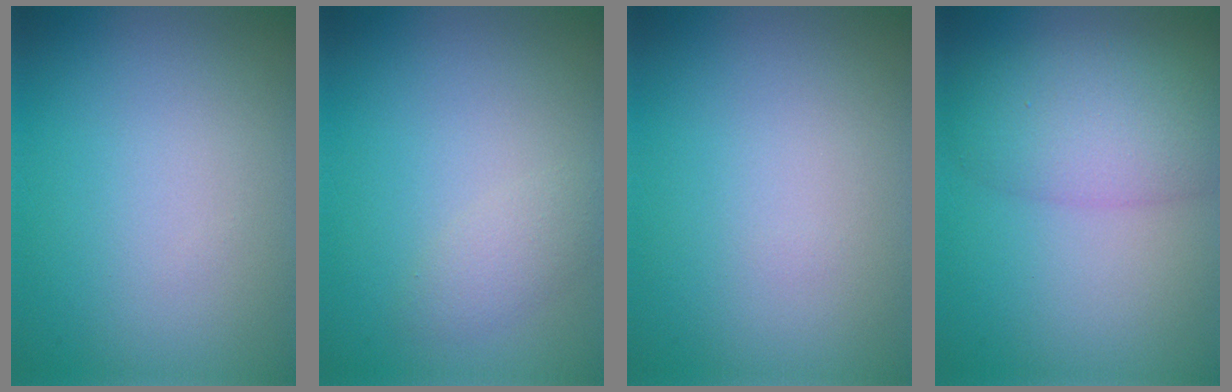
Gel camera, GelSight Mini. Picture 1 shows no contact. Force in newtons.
{"total": 1.7, "press": 1.7, "slide": 0.1}
{"total": 0.0}
{"total": 5.7, "press": 5.7, "slide": 0.5}